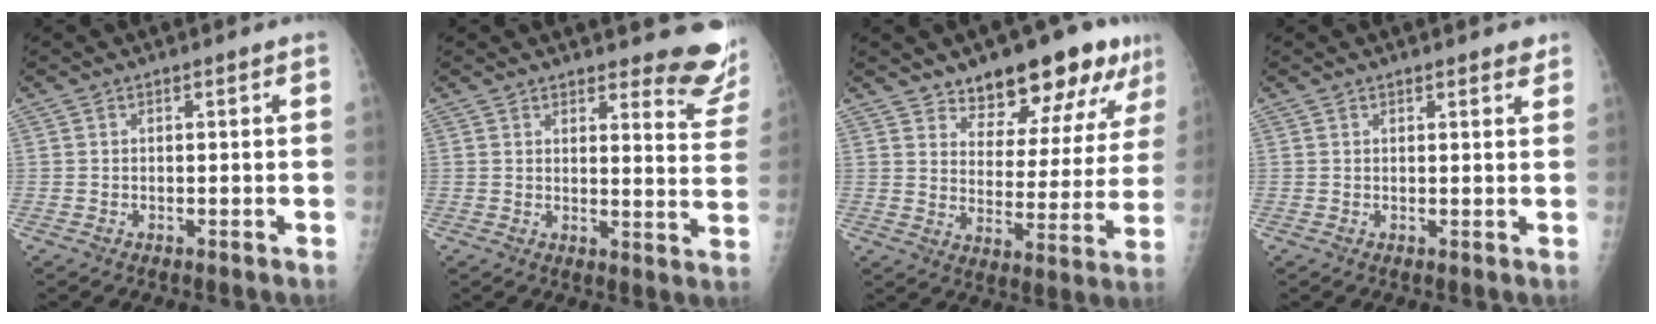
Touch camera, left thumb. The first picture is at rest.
{"total": 10.3, "force": [9.2, 2.7, 3.6], "torque": [-0.005, -0.080, 0.088]}
{"total": 16.0, "force": [11.8, 6.5, 8.5], "torque": [-0.067, -0.070, 0.165]}
{"total": 1.7, "force": [1.4, 0.6, 0.8], "torque": [0.001, -0.007, 0.014]}